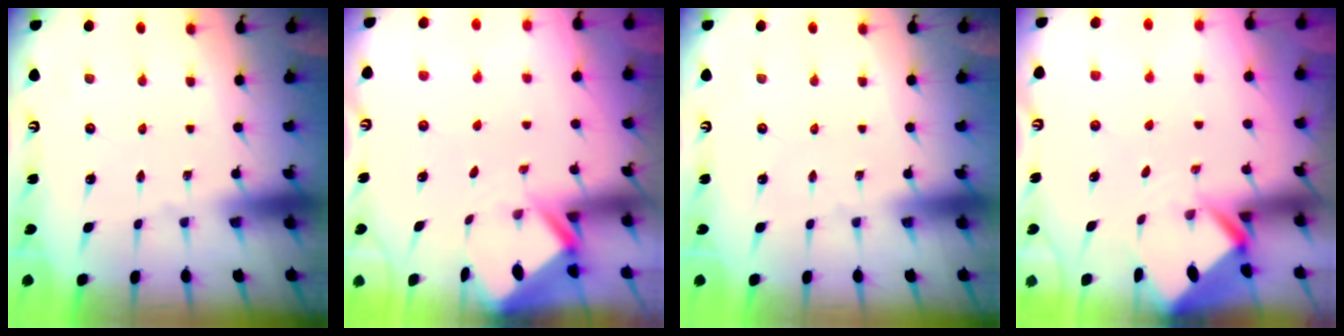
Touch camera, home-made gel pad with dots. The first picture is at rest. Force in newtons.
{"total": 2.4, "press": 2.4, "slide": 0.1}
{"total": 0.0}
{"total": 3.4, "press": 3.4, "slide": 0.2}